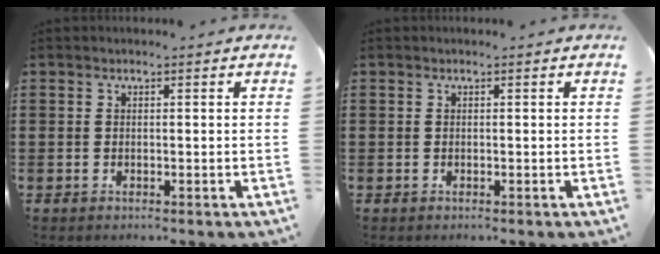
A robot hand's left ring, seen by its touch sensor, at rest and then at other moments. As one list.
[{"total": 0.0}]